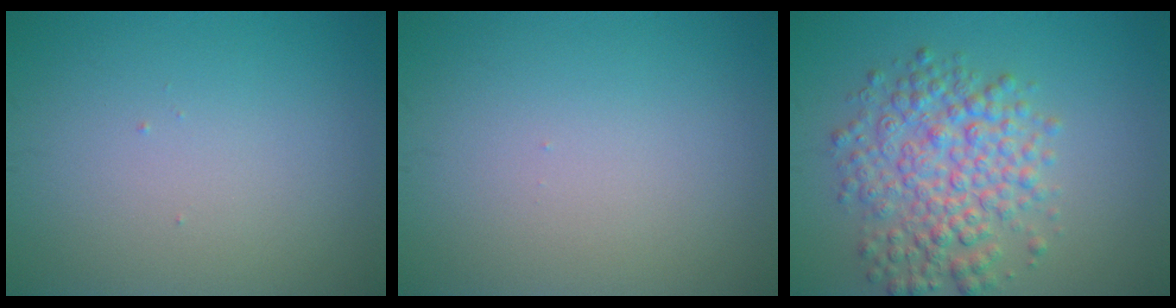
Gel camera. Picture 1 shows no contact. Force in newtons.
{"total": 0.0}
{"total": 5.9, "press": 5.9, "slide": 0.1}